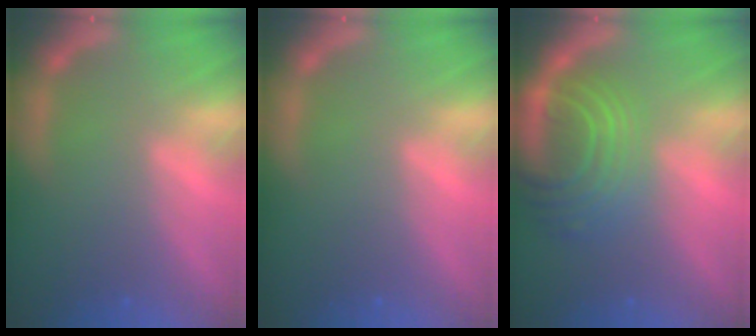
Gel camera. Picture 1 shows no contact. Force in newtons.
{"total": 0.0}
{"total": 9.5}